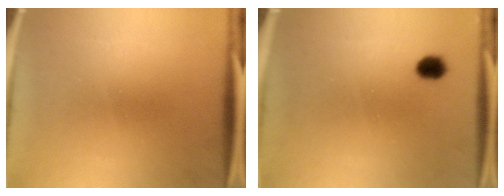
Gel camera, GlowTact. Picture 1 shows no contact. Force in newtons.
{"total": 2.7}